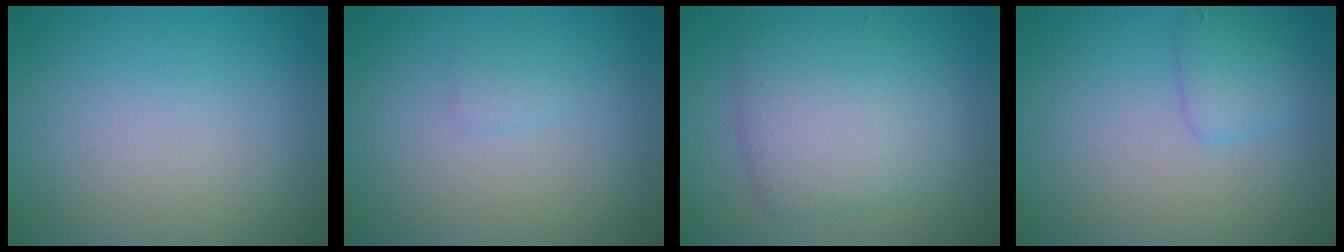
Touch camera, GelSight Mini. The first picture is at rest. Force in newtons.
{"total": 0.7, "press": 0.7, "slide": 0.1}
{"total": 5.4, "press": 5.4, "slide": 0.0}
{"total": 2.0, "press": 2.0, "slide": 0.0}